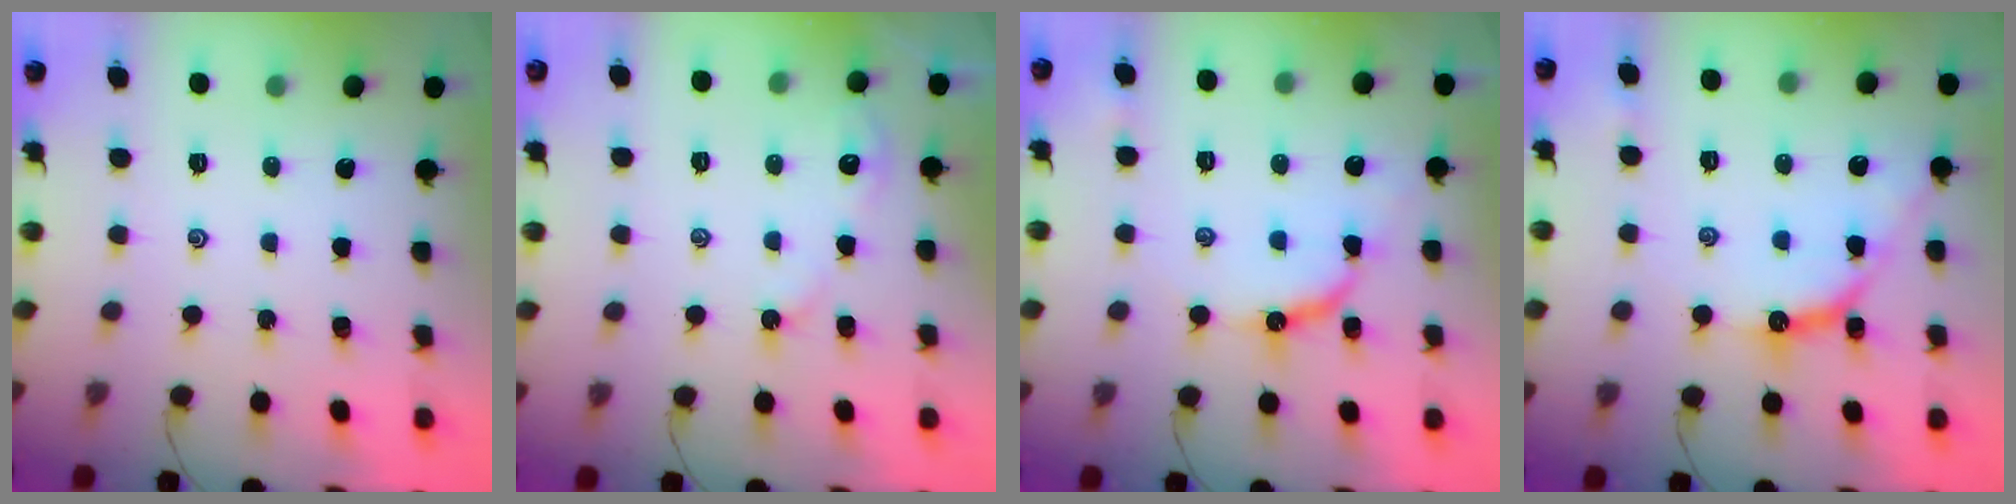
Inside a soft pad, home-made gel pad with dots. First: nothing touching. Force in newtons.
{"total": 3.6, "press": 3.6, "slide": 0.5}
{"total": 10.8, "press": 10.8, "slide": 1.0}
{"total": 10.2, "press": 10.2, "slide": 0.8}